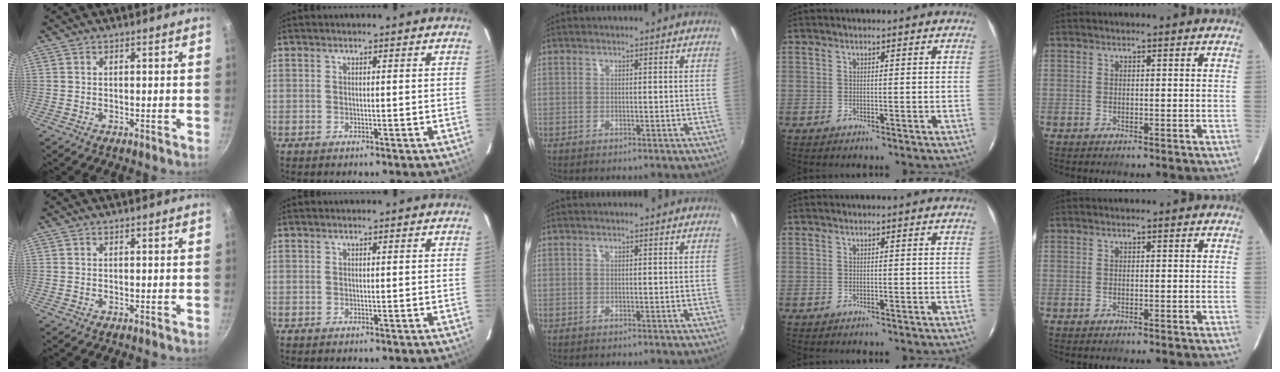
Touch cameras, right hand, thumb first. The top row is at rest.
{}